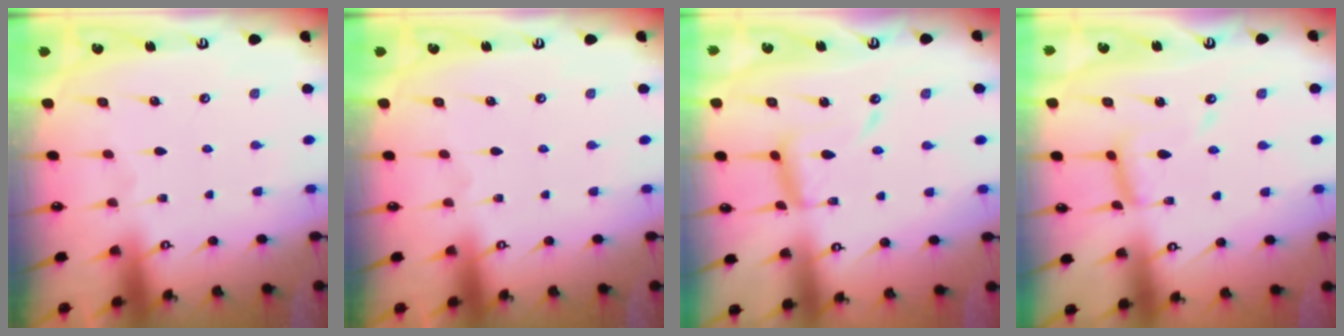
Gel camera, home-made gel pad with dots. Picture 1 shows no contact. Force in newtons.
{"total": 0.0}
{"total": 12.7, "press": 12.6, "slide": 1.1}
{"total": 10.1, "press": 10.1, "slide": 0.7}